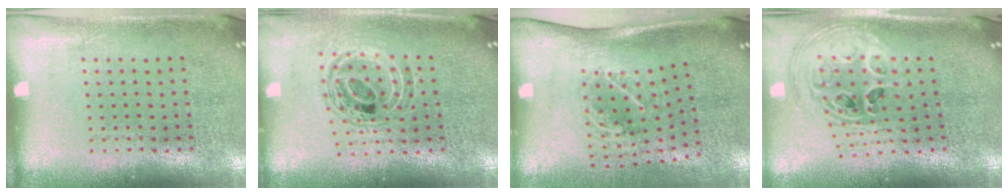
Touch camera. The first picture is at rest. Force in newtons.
{"total": 0.8, "press": 0.8, "slide": 0.2}
{"total": 1.9, "press": 1.2, "slide": 1.5}
{"total": 2.6, "press": 1.9, "slide": 1.8}